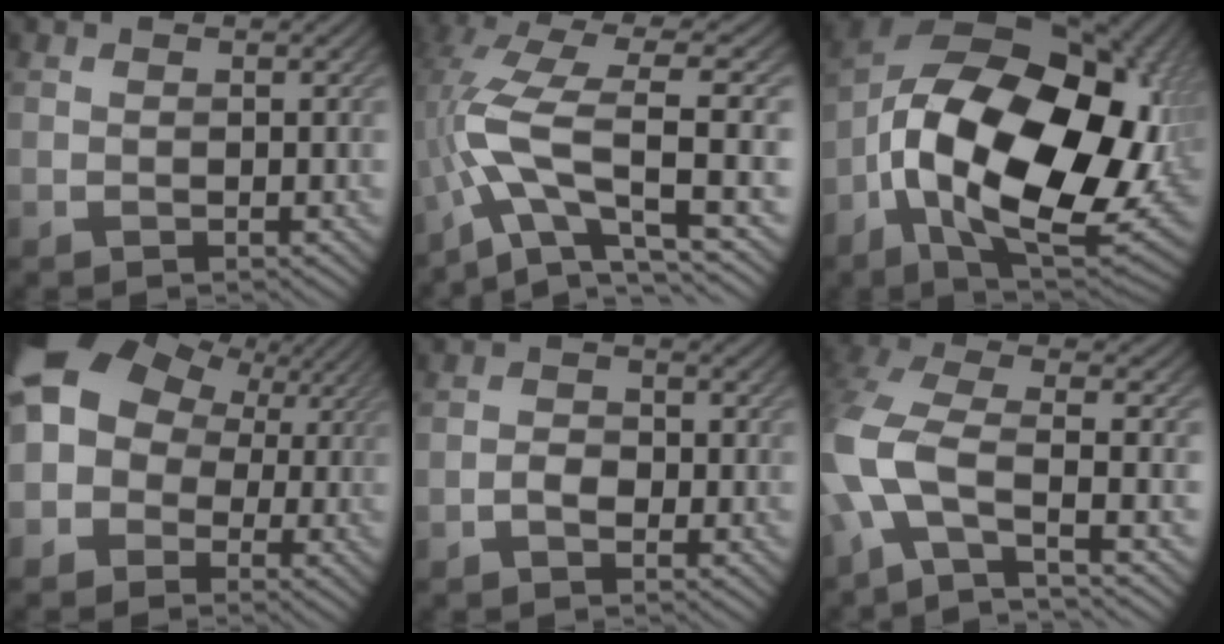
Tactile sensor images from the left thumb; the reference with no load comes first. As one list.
[{"total": 11.1, "force": [-1.8, 2.9, 10.6], "torque": [-0.209, 0.010, -0.036]}, {"total": 21.8, "force": [-1.8, 13.4, 17.2], "torque": [-0.311, -0.048, -0.003]}, {"total": 12.0, "force": [1.6, 10.1, 6.2], "torque": [-0.144, 0.015, 0.015]}, {"total": 1.9, "force": [-0.8, 1.3, 1.2], "torque": [-0.020, 0.004, -0.018]}, {"total": 10.3, "force": [-3.1, 4.1, 9.0], "torque": [-0.219, -0.008, -0.079]}]